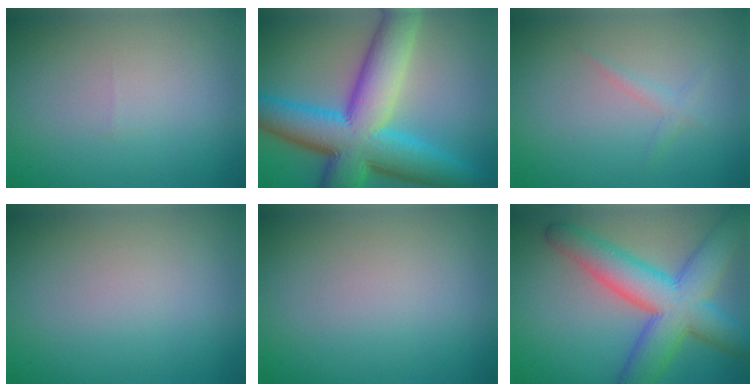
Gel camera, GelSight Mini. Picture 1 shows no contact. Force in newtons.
{"total": 13.7, "press": 13.7, "slide": 0.2}
{"total": 1.1, "press": 1.1, "slide": 0.0}
{"total": 0.0}
{"total": 0.0}
{"total": 10.0, "press": 10.0, "slide": 0.2}